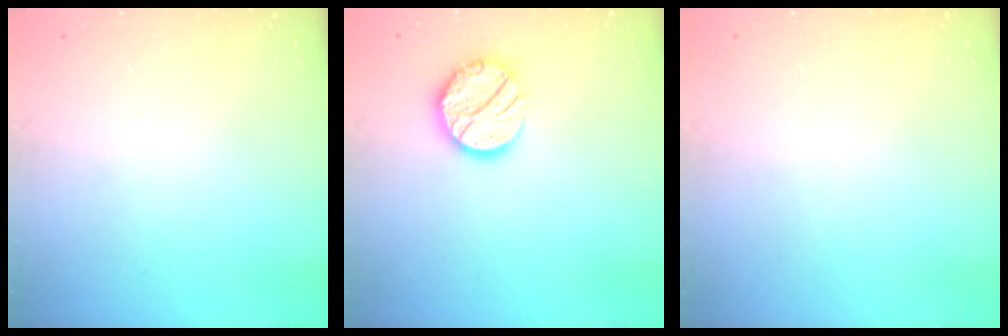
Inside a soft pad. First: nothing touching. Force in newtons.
{"total": 12.8, "press": 12.8, "slide": 0.8}
{"total": 0.5, "press": 0.5, "slide": 0.1}